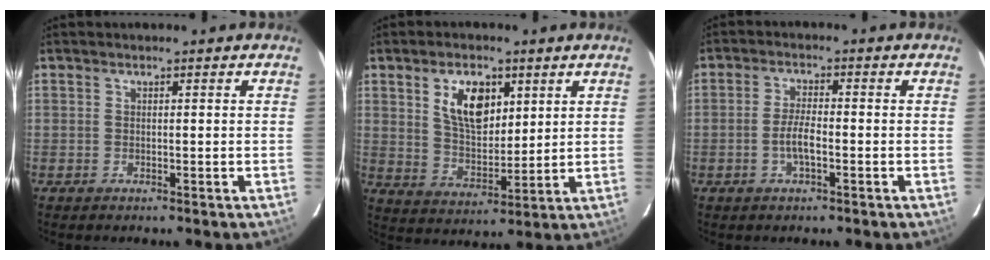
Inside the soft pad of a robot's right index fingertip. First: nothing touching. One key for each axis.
{"total": 10.3, "fx": 4.2, "fy": 5.7, "fz": 7.4, "tx": -0.129, "ty": 0.007, "tz": 0.086}
{"total": 4.0, "fx": -1.4, "fy": 1.0, "fz": 3.6, "tx": -0.076, "ty": 0.001, "tz": -0.027}